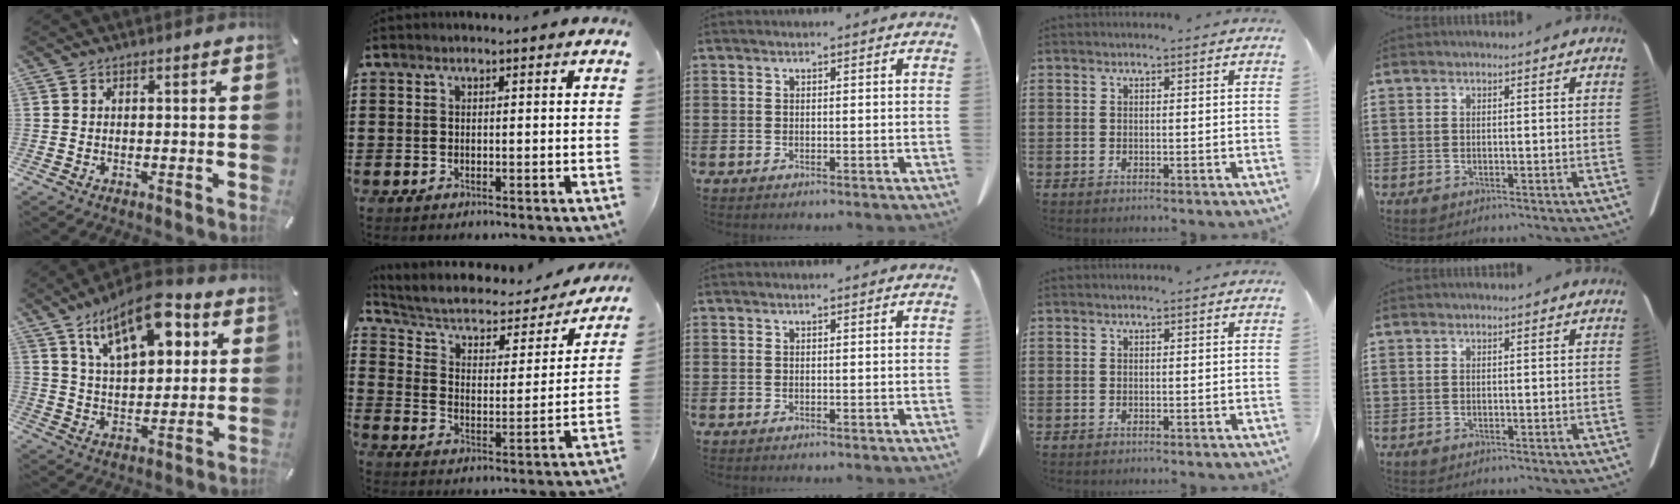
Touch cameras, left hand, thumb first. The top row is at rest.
{"thumb": {"total": 17.4, "force": [9.5, 8.5, 11.9], "torque": [-0.197, -0.025, 0.162]}, "index": {"total": 4.8, "force": [3.1, 2.6, 2.5], "torque": [-0.067, -0.016, 0.044]}}